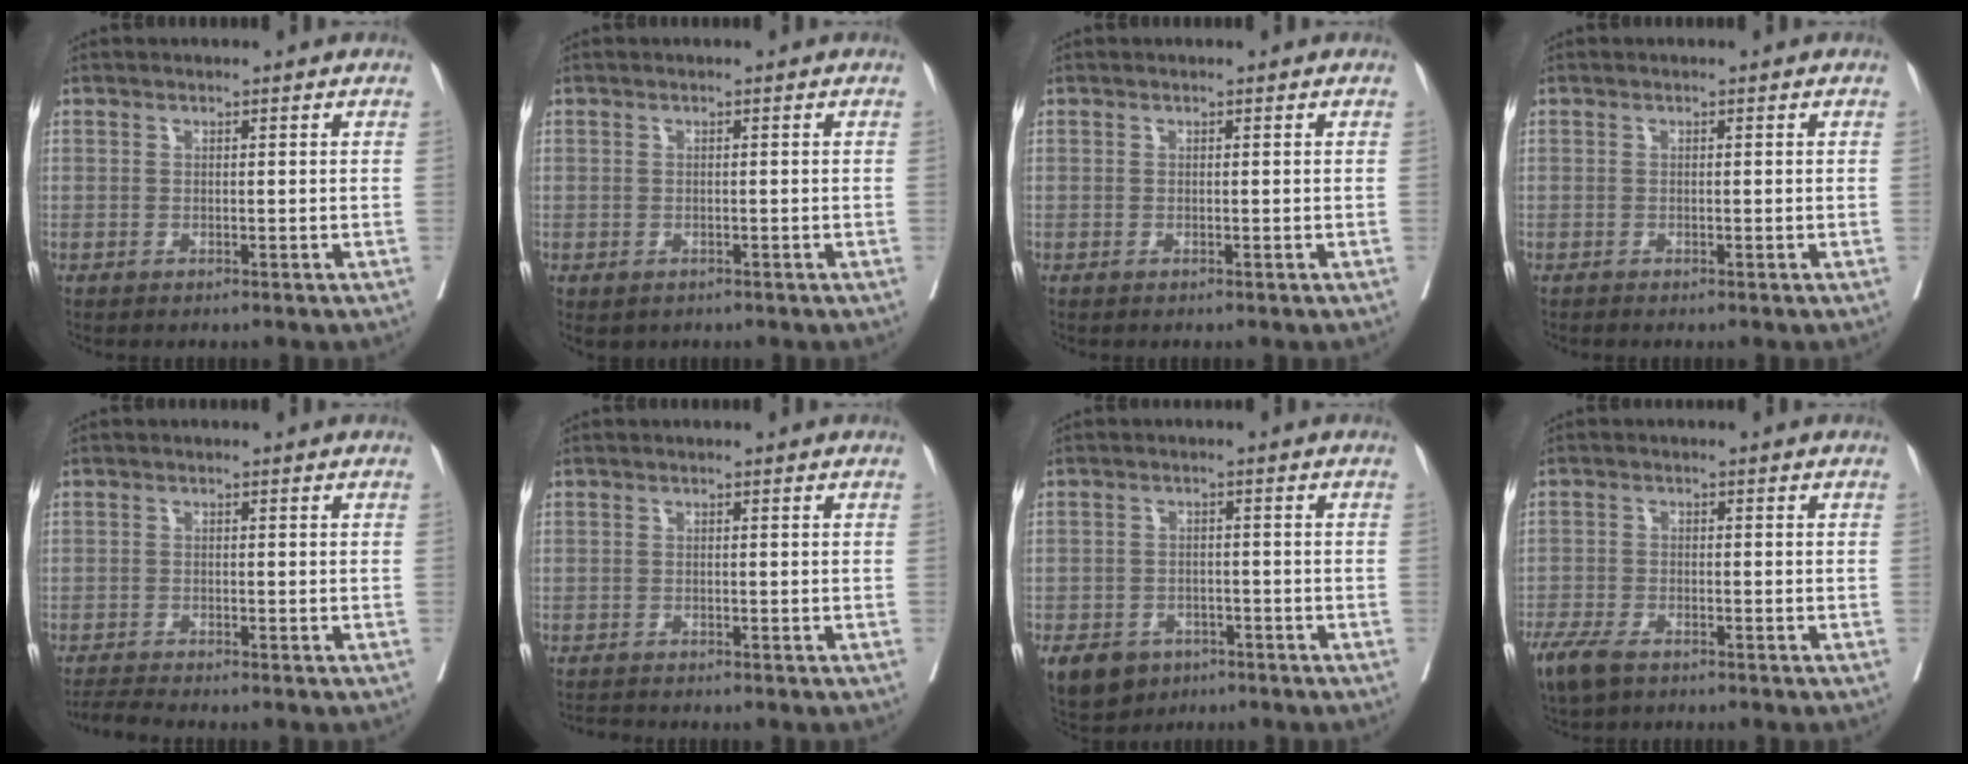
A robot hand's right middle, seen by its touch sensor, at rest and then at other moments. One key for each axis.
{"total": 1.5, "fx": -1.0, "fy": 1.1, "fz": 0.5, "tx": -0.012, "ty": -0.002, "tz": -0.008}
{"total": 0.0}
{"total": 0.0}
{"total": 2.3, "fx": -2.1, "fy": -0.9, "fz": 0.2, "tx": -0.014, "ty": -0.015, "tz": -0.042}
{"total": 1.1, "fx": -1.1, "fy": -0.1, "fz": 0.0, "tx": -0.004, "ty": -0.007, "tz": -0.018}
{"total": 9.8, "fx": -5.5, "fy": 7.2, "fz": 3.5, "tx": -0.084, "ty": -0.002, "tz": -0.081}
{"total": 6.7, "fx": -4.9, "fy": 2.6, "fz": 3.8, "tx": -0.077, "ty": -0.013, "tz": -0.085}